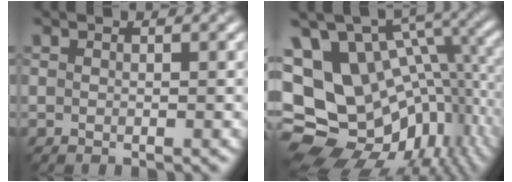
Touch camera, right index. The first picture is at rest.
{"total": 17.1, "force": [-3.9, 11.8, 11.8], "torque": [-0.200, 0.006, -0.014]}